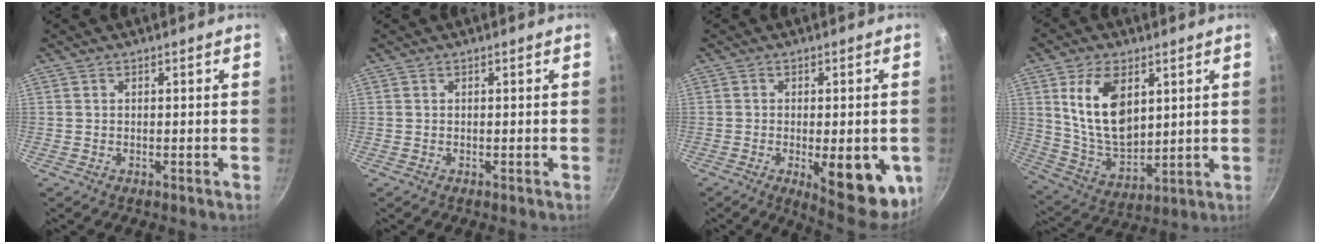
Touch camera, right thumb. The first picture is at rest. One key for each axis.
{"total": 0.0}
{"total": 14.5, "fx": -4.1, "fy": 5.5, "fz": 12.8, "tx": -0.138, "ty": -0.012, "tz": -0.039}
{"total": 14.4, "fx": 4.9, "fy": 8.2, "fz": 10.8, "tx": -0.180, "ty": -0.028, "tz": 0.107}